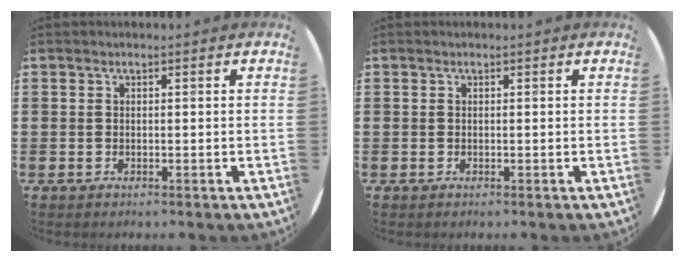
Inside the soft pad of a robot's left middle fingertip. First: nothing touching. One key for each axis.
{"total": 0.0}